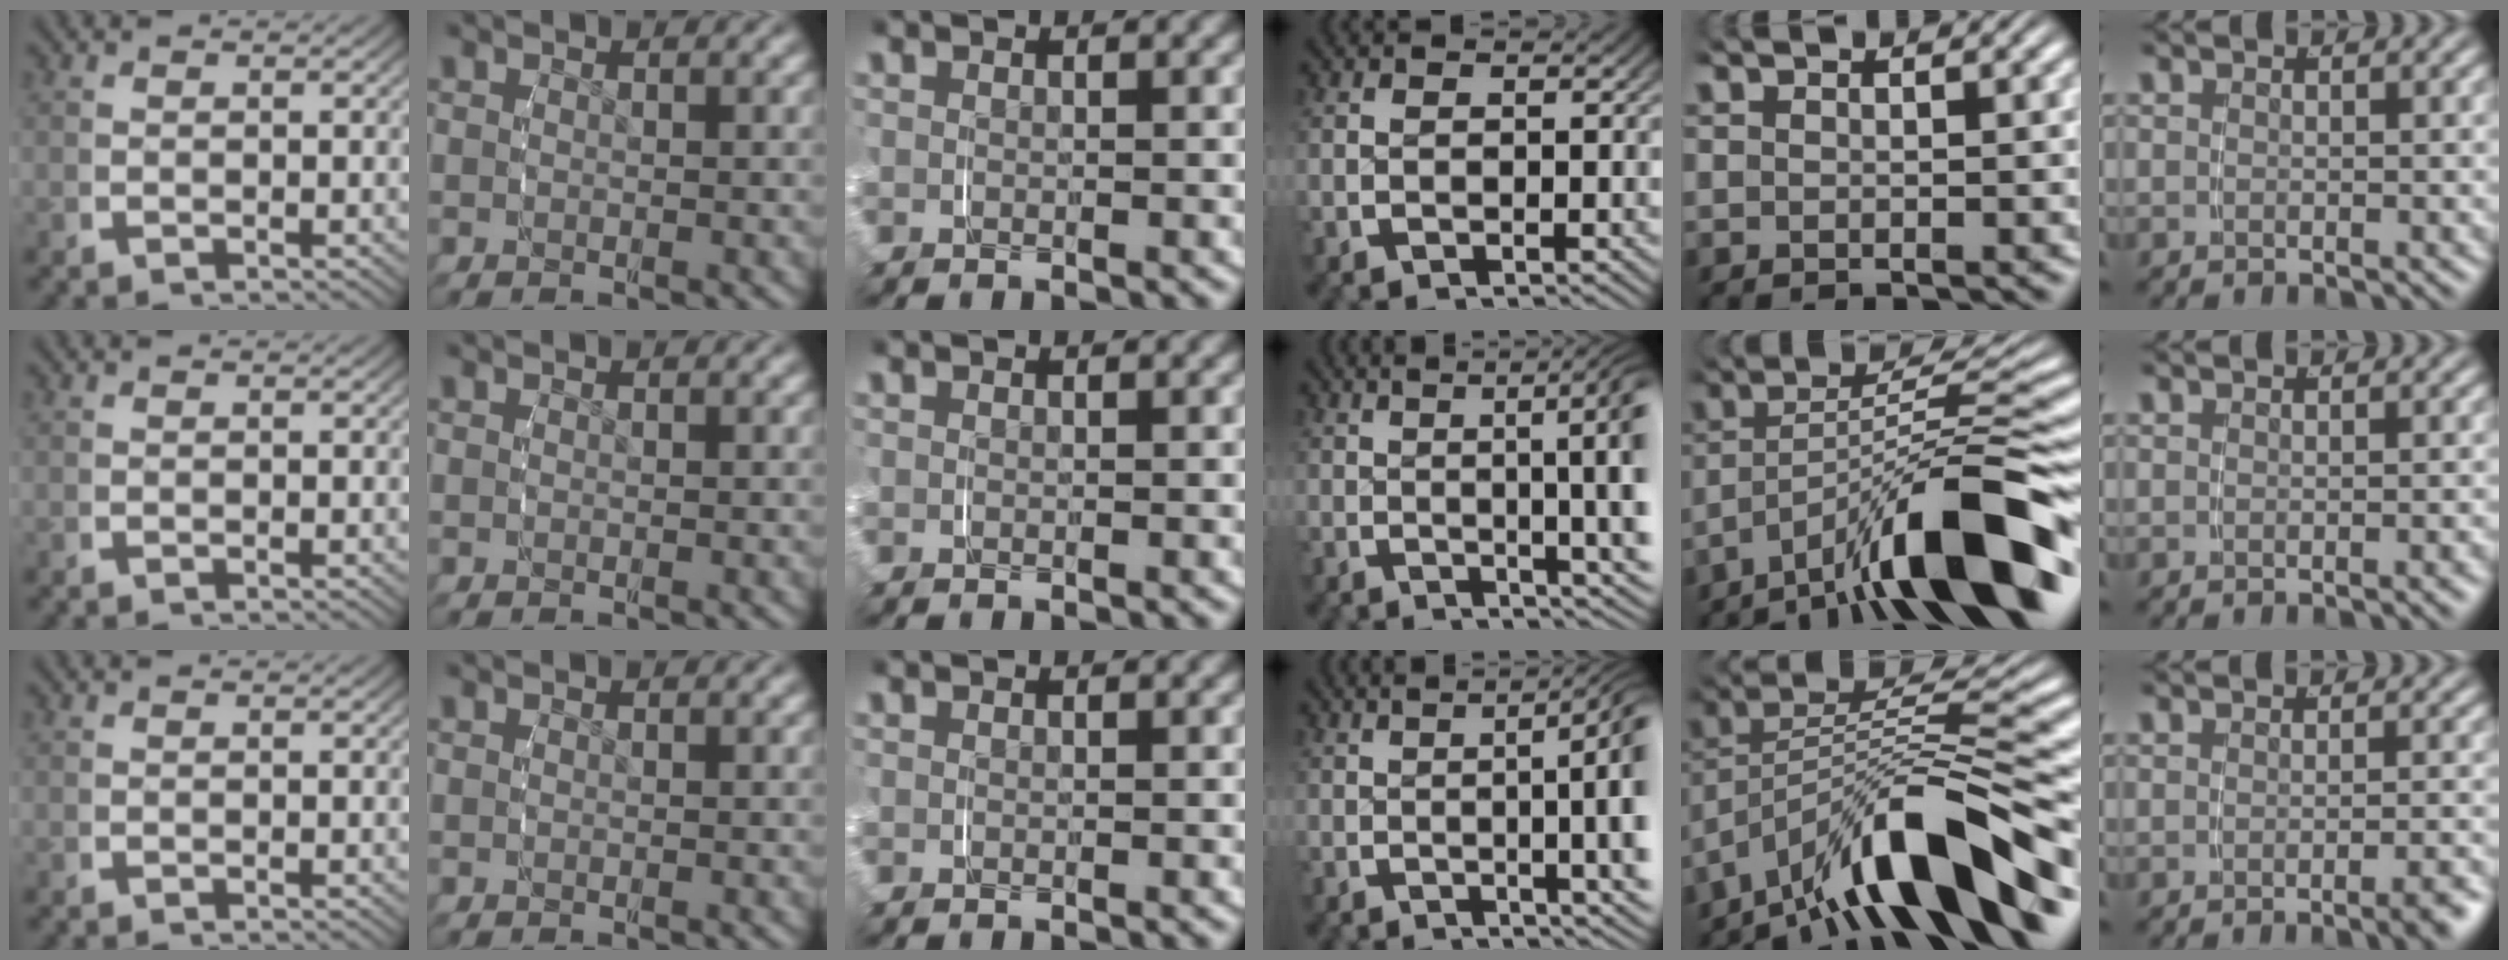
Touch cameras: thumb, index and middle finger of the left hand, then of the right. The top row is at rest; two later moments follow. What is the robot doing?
{"motion": "grasp_and_lifting", "object": "pencil case"}